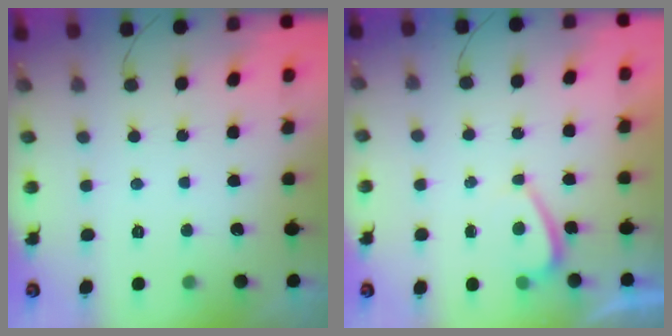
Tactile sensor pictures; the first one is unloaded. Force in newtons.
{"total": 1.0, "press": 0.9, "slide": 0.5}